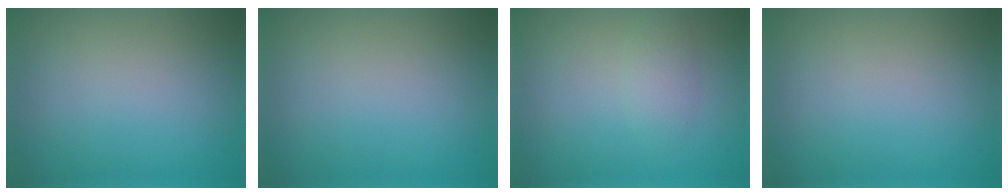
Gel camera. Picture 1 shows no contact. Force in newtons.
{"total": 0.0}
{"total": 1.7, "press": 1.7, "slide": 0.0}
{"total": 0.0}